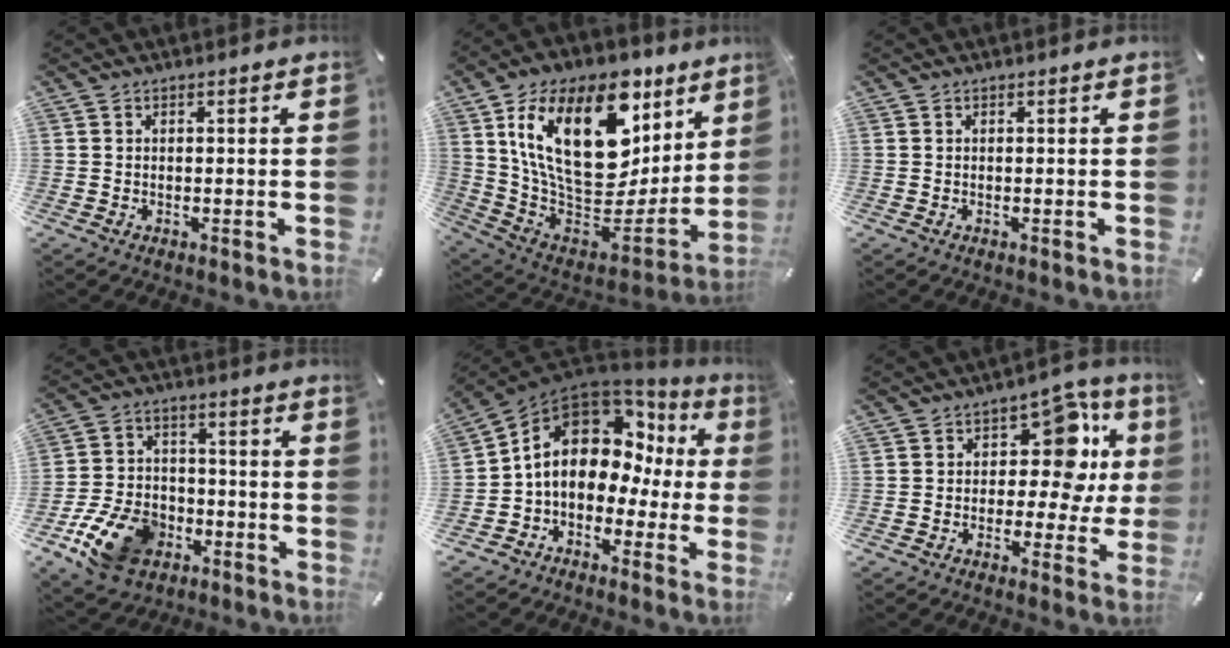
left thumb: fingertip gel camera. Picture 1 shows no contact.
{"total": 26.8, "force": [11.6, 15.7, 18.5], "torque": [-0.326, -0.073, 0.207]}
{"total": 0.0}
{"total": 14.2, "force": [-7.1, 9.6, 7.7], "torque": [-0.144, 0.047, -0.124]}
{"total": 14.7, "force": [3.5, 10.9, 9.2], "torque": [-0.156, -0.020, 0.058]}
{"total": 14.0, "force": [3.8, 8.4, 10.5], "torque": [-0.137, -0.024, 0.062]}